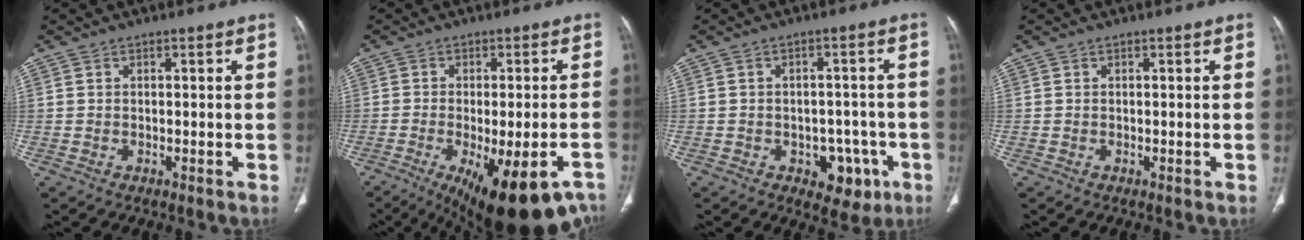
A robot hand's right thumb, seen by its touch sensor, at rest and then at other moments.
{"total": 19.3, "force": [-11.9, 6.7, 13.7], "torque": [-0.151, 0.015, -0.151]}
{"total": 7.4, "force": [-3.0, 5.2, 4.3], "torque": [-0.019, 0.021, -0.032]}
{"total": 0.0}